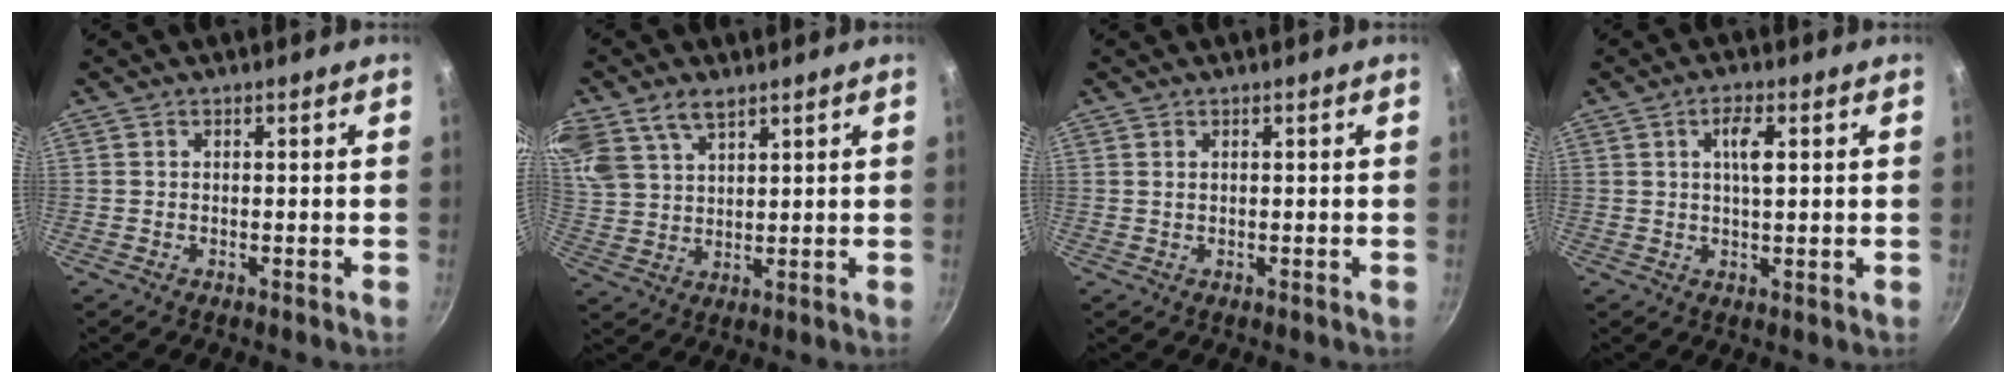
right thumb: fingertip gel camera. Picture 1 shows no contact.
{"total": 12.4, "force": [7.6, 7.3, 6.6], "torque": [-0.145, 0.009, 0.159]}
{"total": 0.6, "force": [0.3, 0.3, 0.4], "torque": [-0.009, 0.001, 0.005]}
{"total": 2.6, "force": [0.8, 0.8, 2.3], "torque": [-0.037, -0.004, 0.013]}